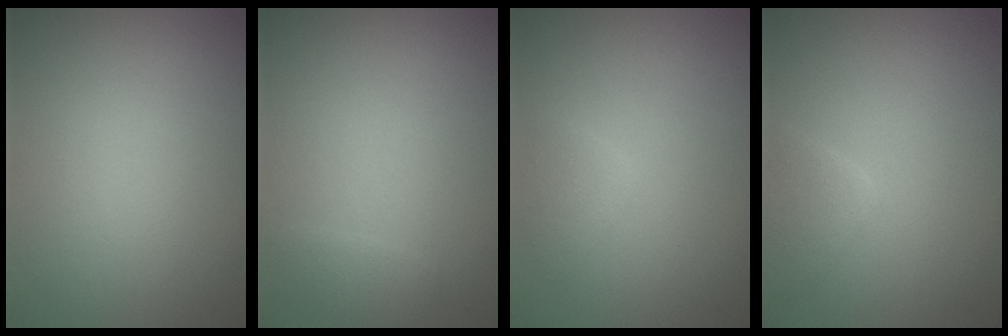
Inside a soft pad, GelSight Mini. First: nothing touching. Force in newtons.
{"total": 1.0, "press": 1.0, "slide": 0.2}
{"total": 1.2, "press": 1.2, "slide": 0.0}
{"total": 1.6, "press": 1.6, "slide": 0.1}